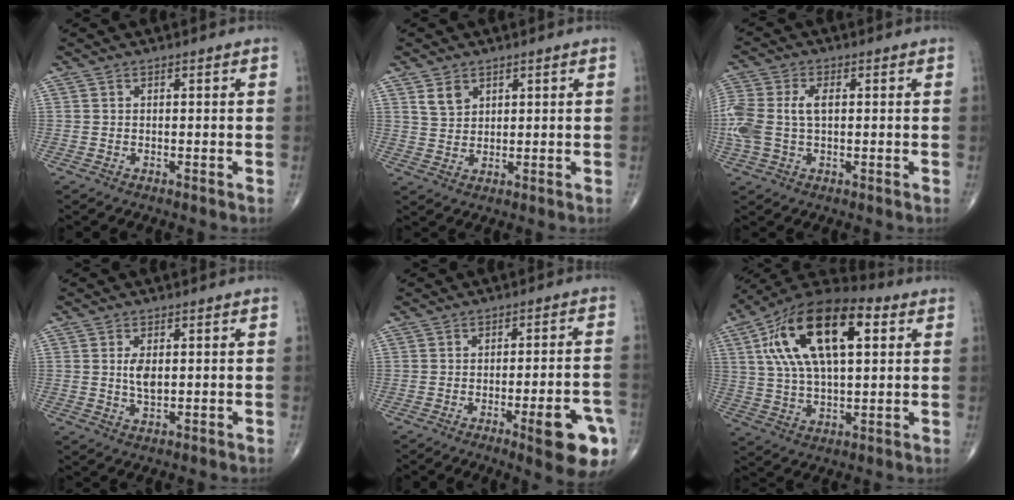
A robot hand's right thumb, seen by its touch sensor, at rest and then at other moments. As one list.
[{"total": 3.5, "force": [2.1, 2.4, 1.5], "torque": [-0.018, -0.014, 0.046]}, {"total": 10.1, "force": [0.5, 6.0, 8.1], "torque": [-0.214, 0.018, 0.013]}, {"total": 3.7, "force": [0.5, 1.8, 3.1], "torque": [-0.057, -0.010, 0.013]}, {"total": 12.0, "force": [-5.3, 2.7, 10.4], "torque": [-0.118, 0.018, -0.060]}, {"total": 22.3, "force": [6.7, 10.6, 18.5], "torque": [-0.325, 0.011, 0.107]}]